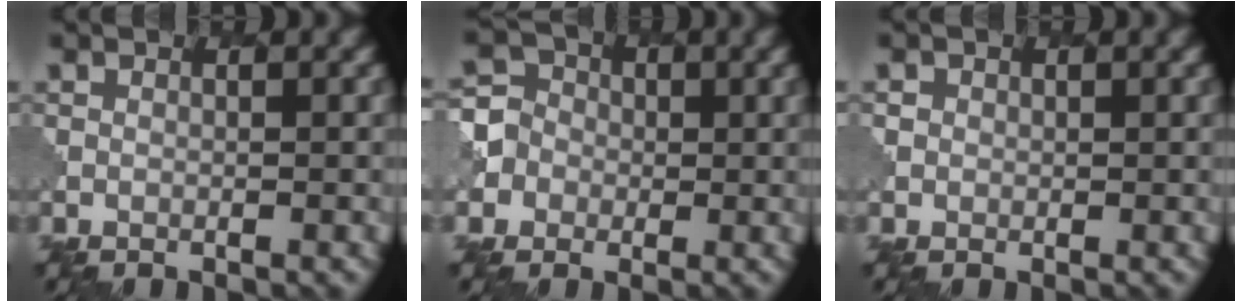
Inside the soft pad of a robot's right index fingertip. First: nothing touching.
{"total": 4.6, "force": [-1.1, 4.4, 0.5], "torque": [0.008, 0.009, -0.036]}
{"total": 1.0, "force": [0.2, 0.9, -0.1], "torque": [0.005, -0.005, 0.006]}